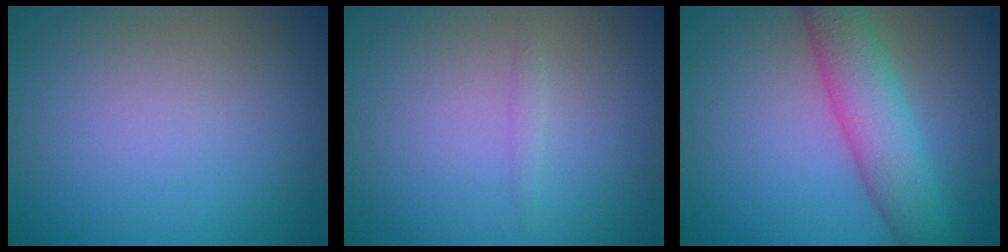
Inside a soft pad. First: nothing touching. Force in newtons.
{"total": 0.7, "press": 0.7, "slide": 0.0}
{"total": 5.4, "press": 5.4, "slide": 0.4}